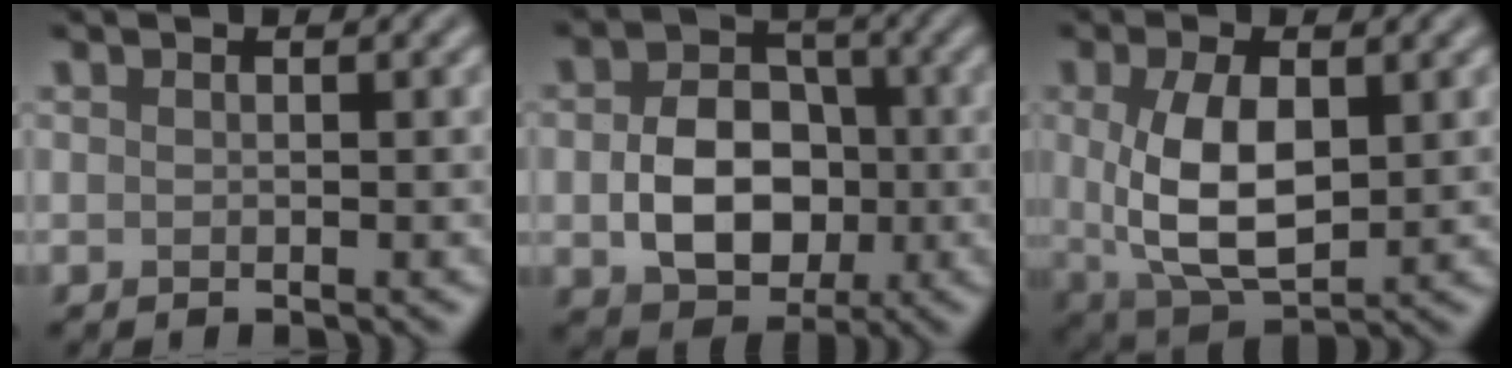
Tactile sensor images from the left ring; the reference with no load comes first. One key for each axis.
{"total": 7.2, "fx": -0.9, "fy": 5.4, "fz": 4.6, "tx": -0.084, "ty": -0.006, "tz": -0.011}
{"total": 7.1, "fx": 0.5, "fy": 3.5, "fz": 6.1, "tx": -0.130, "ty": -0.005, "tz": 0.015}